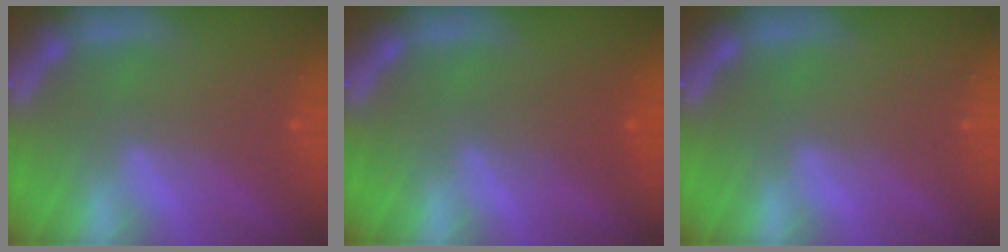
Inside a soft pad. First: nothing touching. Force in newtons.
{"total": 1.9}
{"total": 0.0}